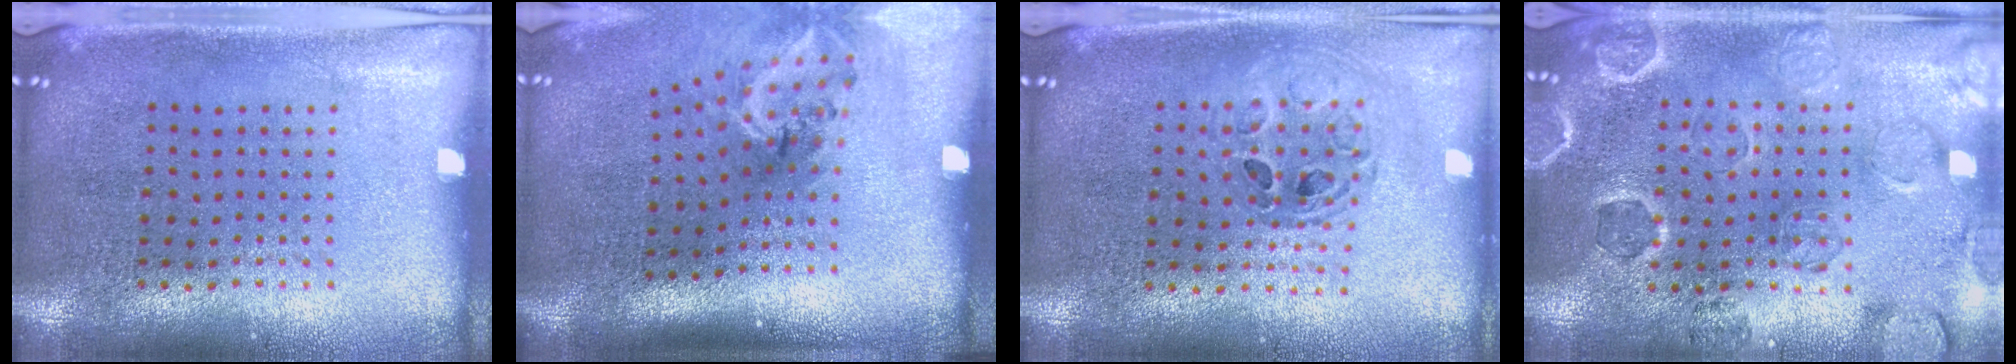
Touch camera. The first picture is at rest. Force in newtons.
{"total": 2.0, "press": 1.3, "slide": 1.5}
{"total": 0.7, "press": 0.7, "slide": 0.1}
{"total": 0.6, "press": 0.5, "slide": 0.3}